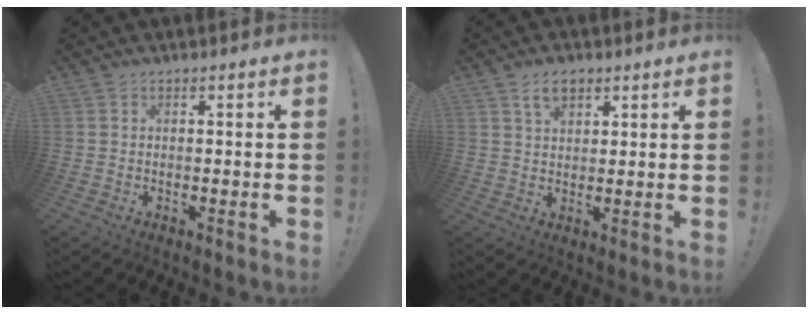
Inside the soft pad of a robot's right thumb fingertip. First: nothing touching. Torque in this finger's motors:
{"motor_torque": [0.18, 1.44, 0.57, 0.41, 0.15]}